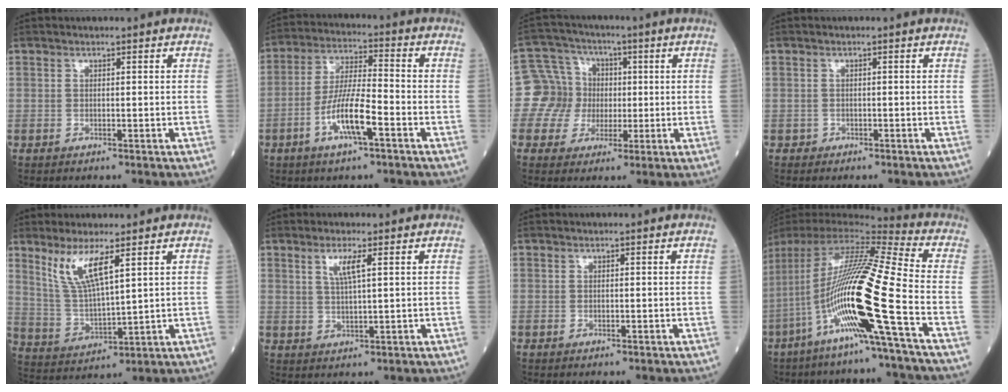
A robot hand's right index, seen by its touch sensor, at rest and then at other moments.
{"total": 9.3, "force": [-3.8, 1.4, 8.4], "torque": [-0.167, -0.001, -0.073]}
{"total": 8.0, "force": [-0.2, 7.9, 0.8], "torque": [-0.013, 0.034, -0.002]}
{"total": 1.0, "force": [-0.6, 0.8, -0.2], "torque": [-0.004, 0.005, -0.011]}
{"total": 8.0, "force": [4.6, 0.8, 6.6], "torque": [-0.139, -0.010, 0.101]}
{"total": 3.5, "force": [1.6, 0.1, 3.1], "torque": [-0.065, -0.001, 0.032]}
{"total": 0.0}
{"total": 20.7, "force": [-6.9, -1.2, 19.5], "torque": [-0.403, -0.020, -0.146]}